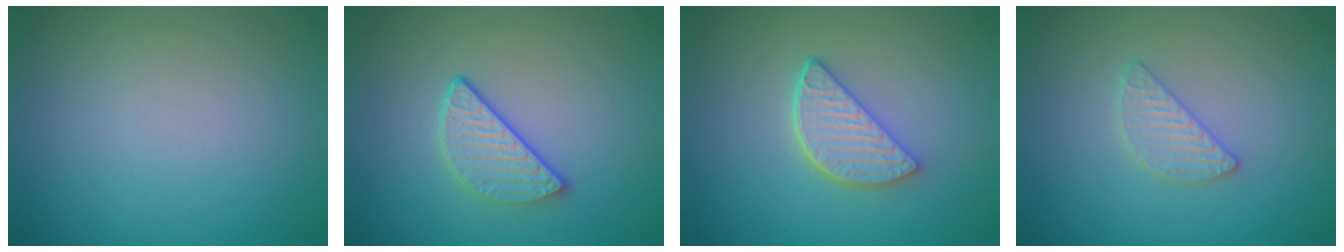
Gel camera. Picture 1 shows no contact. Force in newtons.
{"total": 3.1, "press": 2.4, "slide": 1.9}
{"total": 4.0, "press": 3.2, "slide": 2.4}
{"total": 2.0, "press": 2.0, "slide": 0.2}